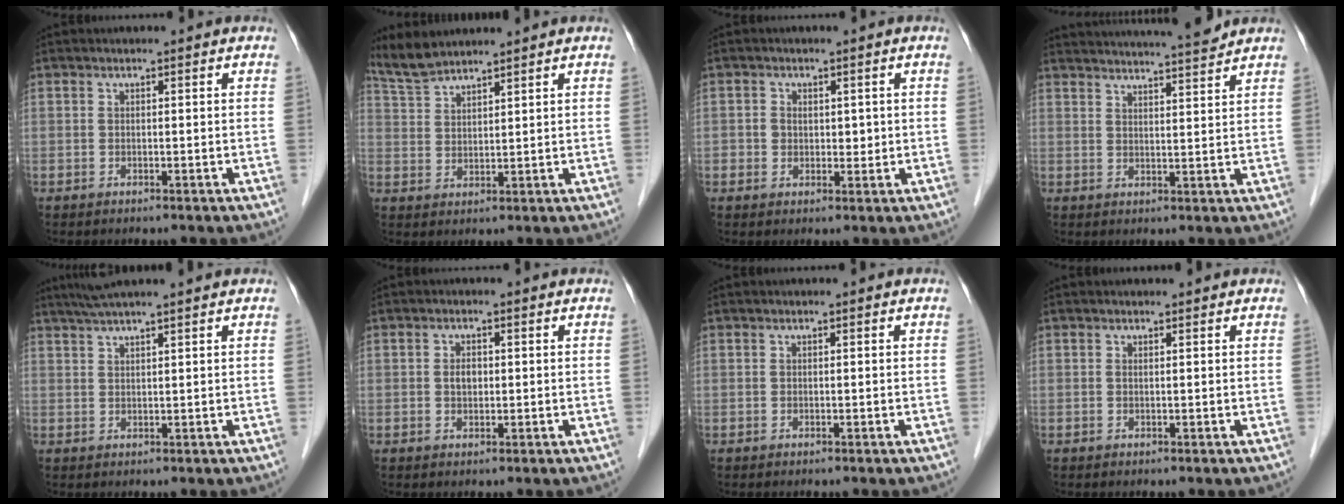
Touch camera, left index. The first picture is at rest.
{"total": 4.8, "force": [4.7, 0.3, 1.0], "torque": [-0.036, 0.013, 0.102]}
{"total": 2.8, "force": [0.3, 2.4, 1.4], "torque": [-0.015, 0.000, 0.003]}
{"total": 13.2, "force": [12.5, -0.4, 4.3], "torque": [-0.073, 0.001, 0.172]}
{"total": 6.4, "force": [5.5, -0.7, 3.3], "torque": [-0.057, 0.034, 0.089]}
{"total": 1.8, "force": [0.1, 1.2, 1.3], "torque": [-0.025, 0.001, 0.002]}
{"total": 0.0}
{"total": 0.9, "force": [0.9, 0.1, 0.3], "torque": [-0.012, 0.007, 0.009]}